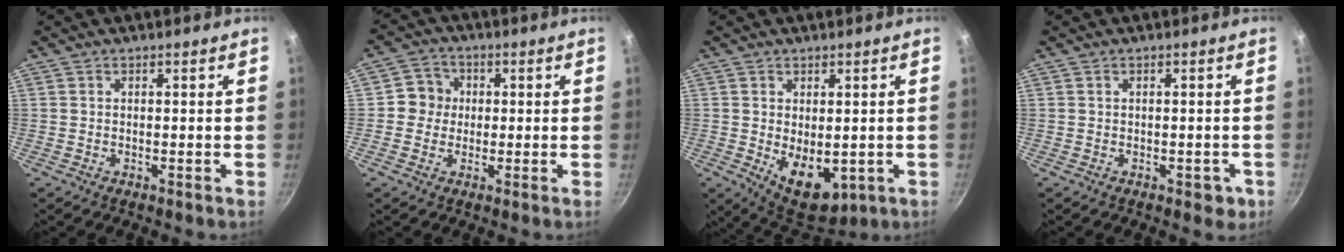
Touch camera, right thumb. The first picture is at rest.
{"total": 5.6, "force": [0.1, 5.3, 1.7], "torque": [0.001, 0.010, -0.008]}
{"total": 10.3, "force": [-2.1, 5.9, 8.2], "torque": [-0.109, -0.012, -0.009]}
{"total": 2.2, "force": [-1.1, 1.4, 1.4], "torque": [0.001, 0.004, -0.011]}